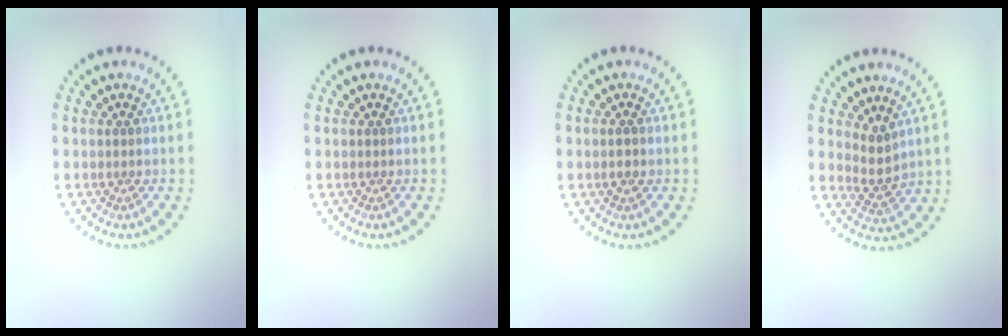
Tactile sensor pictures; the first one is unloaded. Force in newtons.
{"total": 0.0}
{"total": 1.0, "press": 0.9, "slide": 0.3}
{"total": 2.3, "press": 1.8, "slide": 1.4}